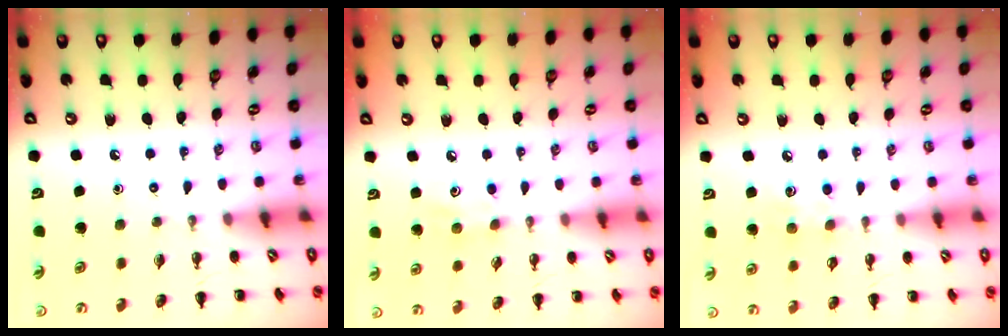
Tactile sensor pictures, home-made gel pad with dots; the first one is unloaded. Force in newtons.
{"total": 4.1, "press": 4.0, "slide": 0.9}
{"total": 6.5, "press": 6.3, "slide": 1.6}